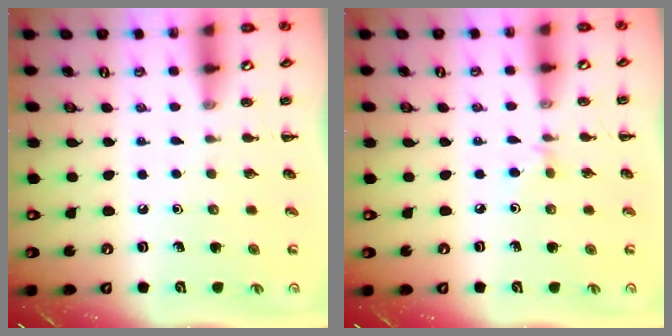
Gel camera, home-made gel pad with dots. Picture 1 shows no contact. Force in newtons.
{"total": 2.6, "press": 2.5, "slide": 0.9}